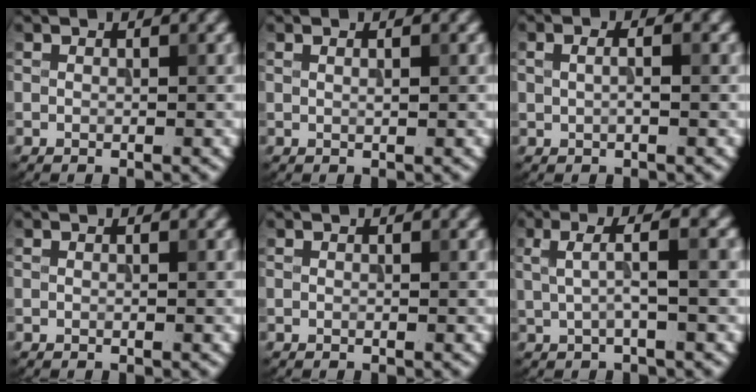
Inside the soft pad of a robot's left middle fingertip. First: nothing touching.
{"total": 0.7, "force": [0.3, 0.1, 0.7], "torque": [-0.011, 0.003, 0.004]}
{"total": 2.3, "force": [0.6, 1.1, 1.8], "torque": [-0.027, 0.005, -0.006]}
{"total": 0.0}
{"total": 0.0}
{"total": 3.2, "force": [0.5, 0.7, 3.1], "torque": [-0.056, 0.007, 0.006]}